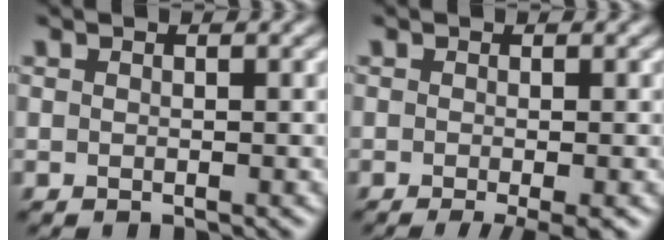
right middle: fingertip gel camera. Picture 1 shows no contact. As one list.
[{"total": 3.1, "force": [-1.5, 0.6, 2.7], "torque": [-0.037, -0.008, -0.026]}]